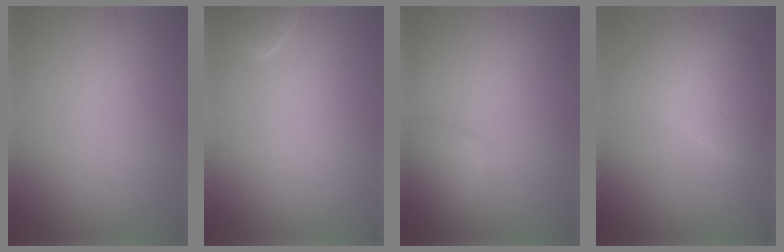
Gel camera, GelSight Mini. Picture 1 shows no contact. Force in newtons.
{"total": 1.3, "press": 1.3, "slide": 0.1}
{"total": 1.7, "press": 1.7, "slide": 0.2}
{"total": 4.0, "press": 3.9, "slide": 0.5}